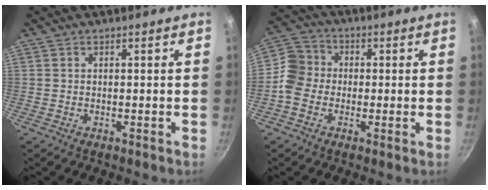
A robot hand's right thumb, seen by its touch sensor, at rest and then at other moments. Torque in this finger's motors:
{"motor_torque": [1.68, 1.34, 0.35, -0.38, 0.09]}